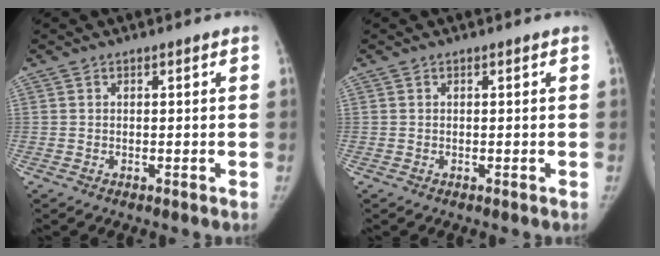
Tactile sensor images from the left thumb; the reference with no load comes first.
{"total": 0.0}